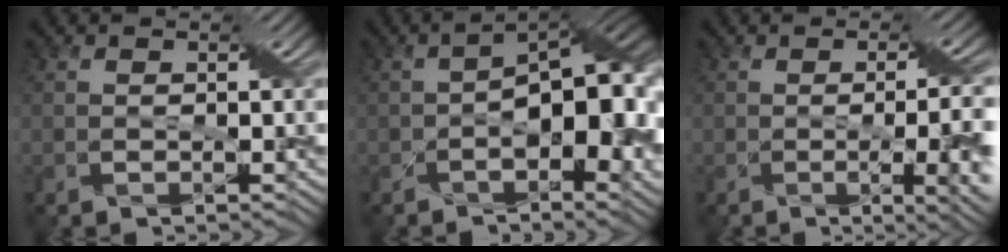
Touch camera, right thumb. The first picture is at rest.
{"total": 14.7, "force": [-1.9, 7.3, 12.6], "torque": [-0.164, -0.022, -0.017]}
{"total": 9.5, "force": [-1.6, 3.4, 8.7], "torque": [-0.094, -0.005, -0.016]}